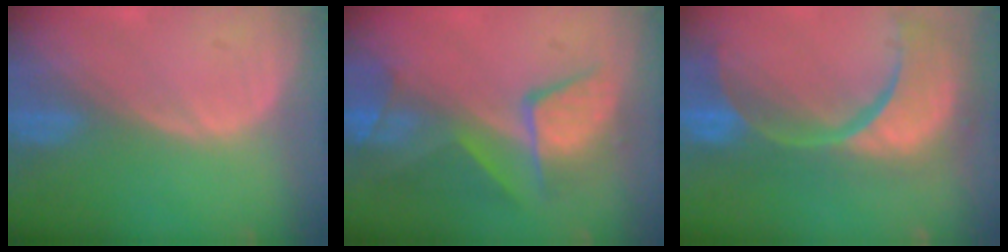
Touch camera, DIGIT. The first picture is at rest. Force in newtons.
{"total": 10.1, "press": 8.7, "slide": 5.0}
{"total": 14.8, "press": 11.7, "slide": 9.0}